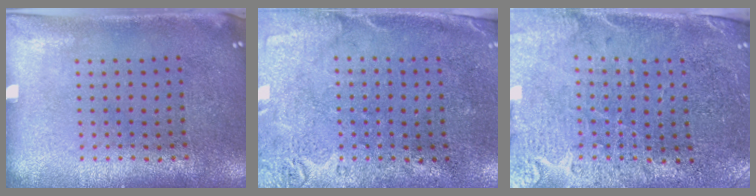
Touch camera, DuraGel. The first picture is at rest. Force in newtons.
{"total": 2.8, "press": 2.2, "slide": 1.7}
{"total": 3.3, "press": 3.1, "slide": 1.3}